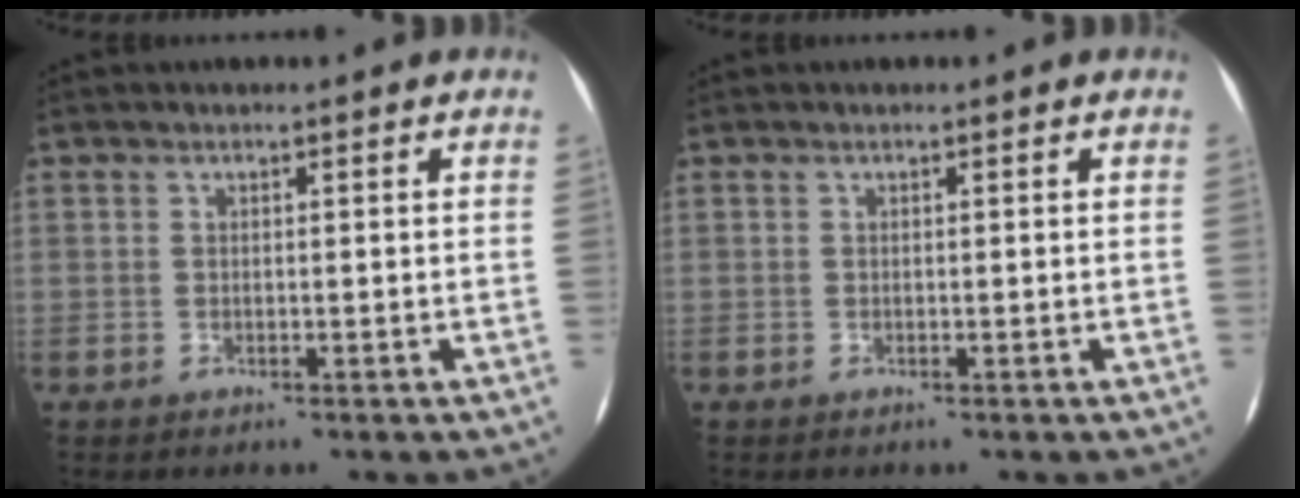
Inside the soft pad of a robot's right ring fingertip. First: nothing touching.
{"total": 0.0}